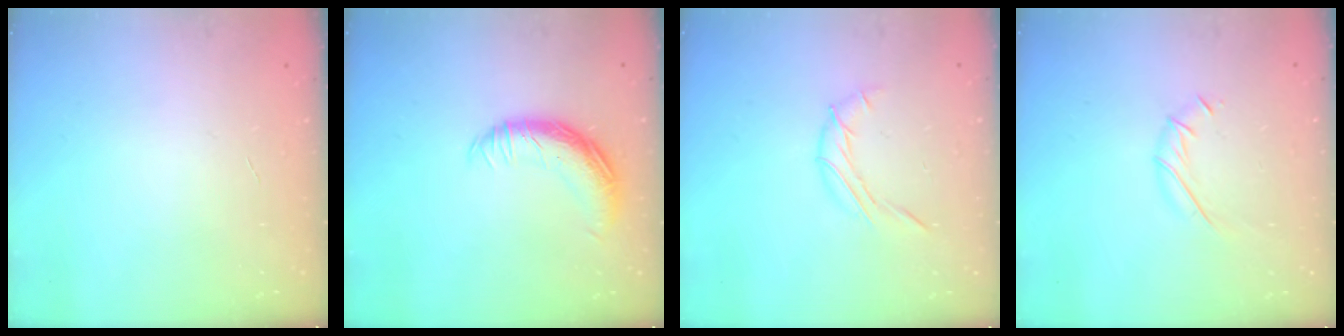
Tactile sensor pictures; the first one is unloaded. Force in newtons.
{"total": 13.8, "press": 13.7, "slide": 0.9}
{"total": 6.9, "press": 6.9, "slide": 0.5}
{"total": 6.0, "press": 6.0, "slide": 0.4}